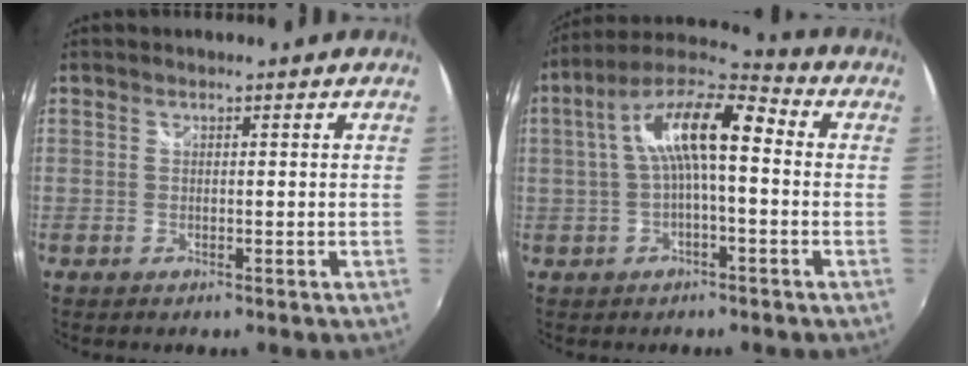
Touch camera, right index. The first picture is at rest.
{"total": 12.8, "force": [0.7, 3.8, 12.2], "torque": [-0.231, 0.029, 0.005]}